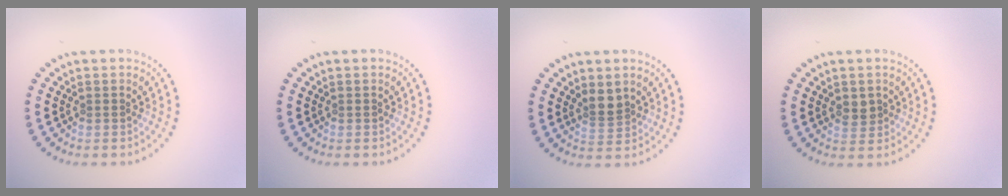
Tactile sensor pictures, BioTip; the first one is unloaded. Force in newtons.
{"total": 0.0}
{"total": 1.9, "press": 1.6, "slide": 1.0}
{"total": 1.6, "press": 1.5, "slide": 0.5}